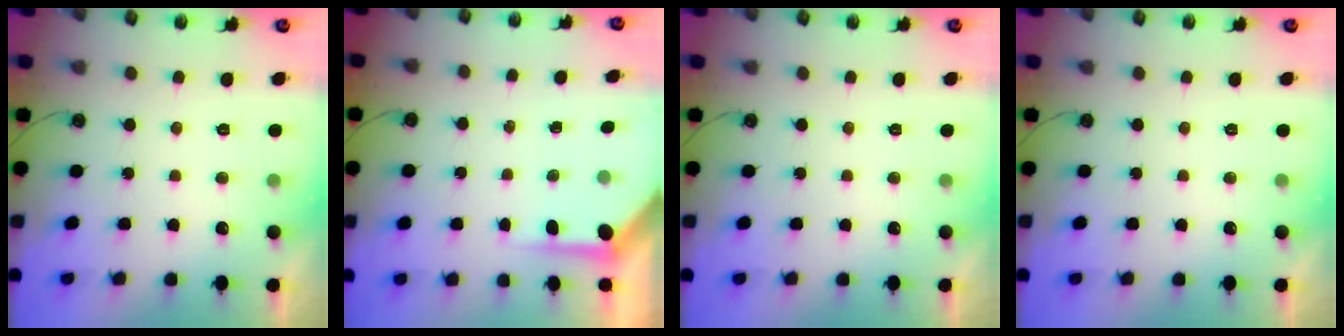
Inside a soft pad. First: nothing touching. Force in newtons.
{"total": 3.7, "press": 3.7, "slide": 0.4}
{"total": 0.0}
{"total": 0.0}